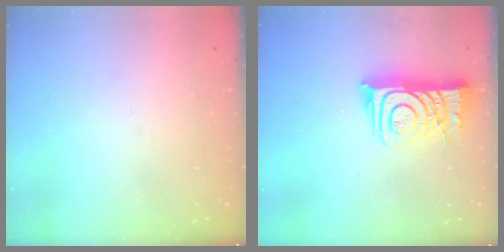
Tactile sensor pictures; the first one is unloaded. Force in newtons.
{"total": 10.9, "press": 10.9, "slide": 1.1}